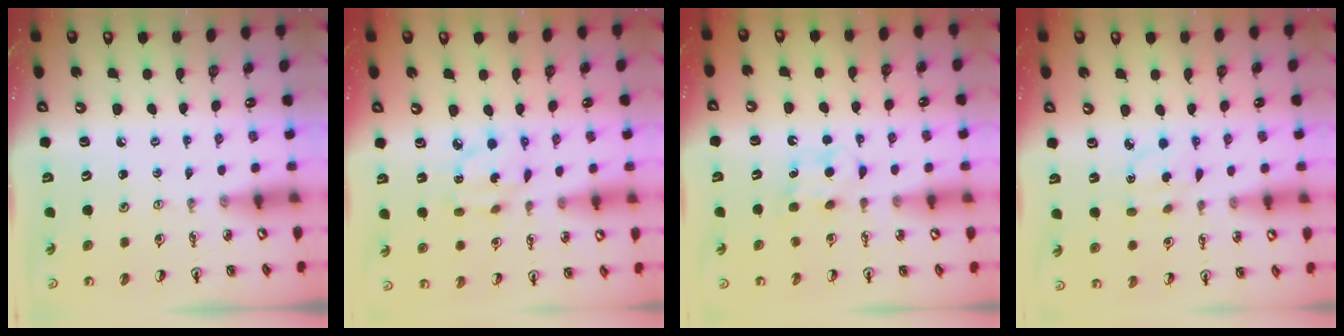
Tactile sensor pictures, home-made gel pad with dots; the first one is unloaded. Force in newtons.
{"total": 5.7, "press": 5.7, "slide": 0.2}
{"total": 5.7, "press": 5.6, "slide": 1.2}
{"total": 3.8, "press": 3.8, "slide": 0.7}